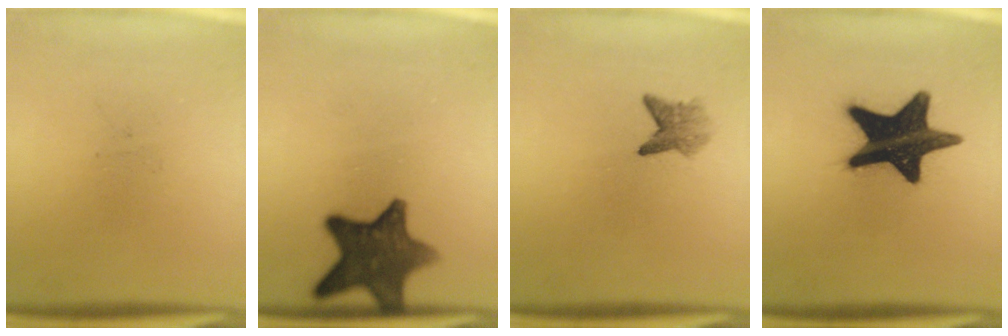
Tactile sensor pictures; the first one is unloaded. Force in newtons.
{"total": 12.2}
{"total": 2.6}
{"total": 18.1}